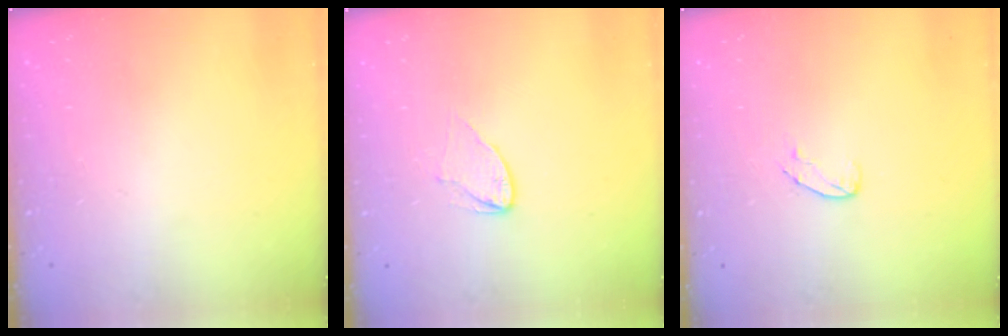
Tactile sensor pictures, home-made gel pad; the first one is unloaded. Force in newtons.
{"total": 5.1, "press": 5.1, "slide": 0.2}
{"total": 5.1, "press": 5.1, "slide": 0.5}